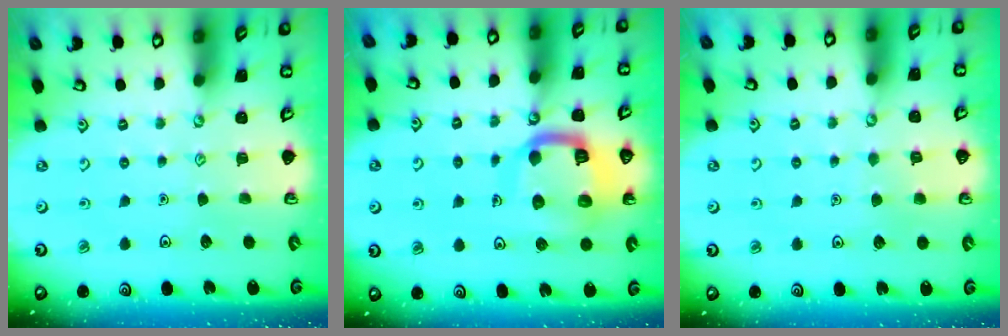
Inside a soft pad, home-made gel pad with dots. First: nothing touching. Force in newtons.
{"total": 13.5, "press": 13.5, "slide": 1.5}
{"total": 2.6, "press": 2.6, "slide": 0.3}